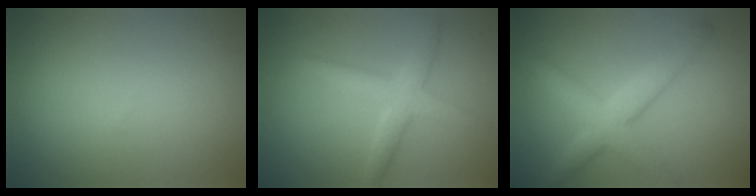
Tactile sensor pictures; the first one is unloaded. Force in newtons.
{"total": 2.9, "press": 2.9, "slide": 0.0}
{"total": 4.4, "press": 4.3, "slide": 0.3}